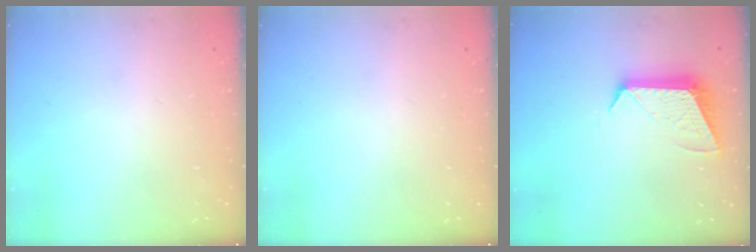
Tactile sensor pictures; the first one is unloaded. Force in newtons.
{"total": 0.0}
{"total": 10.1, "press": 10.1, "slide": 0.7}